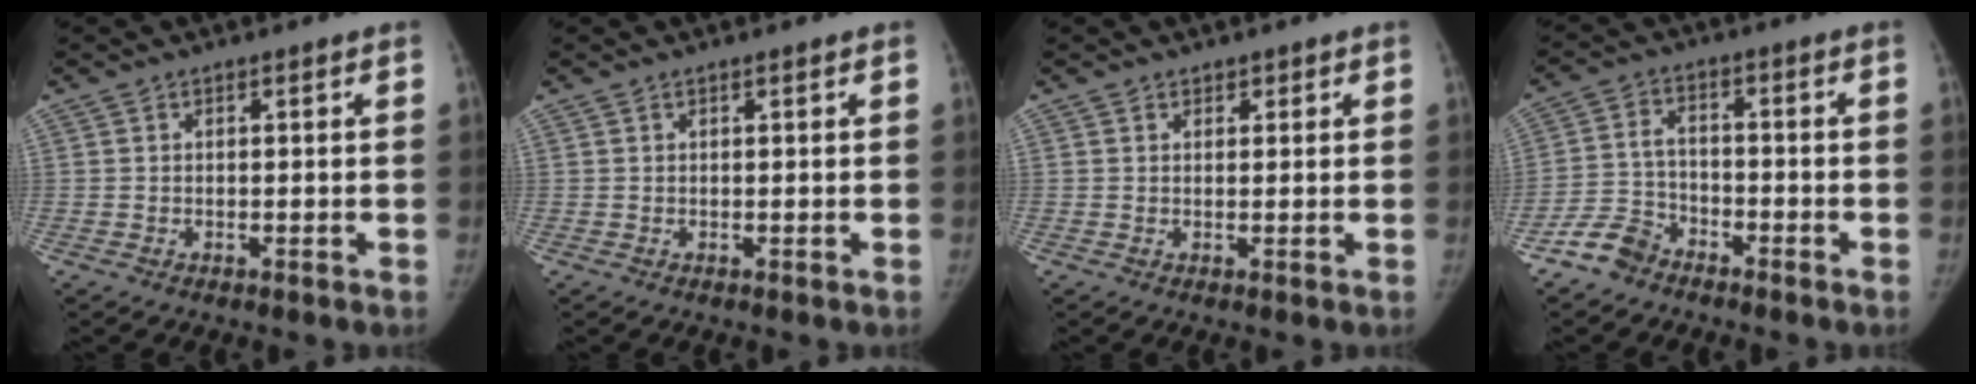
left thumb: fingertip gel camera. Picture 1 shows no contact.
{"total": 0.0}
{"total": 1.1, "force": [0.7, 0.9, 0.0], "torque": [0.019, -0.003, 0.005]}
{"total": 6.2, "force": [-4.8, 3.5, 1.6], "torque": [-0.026, 0.022, -0.102]}